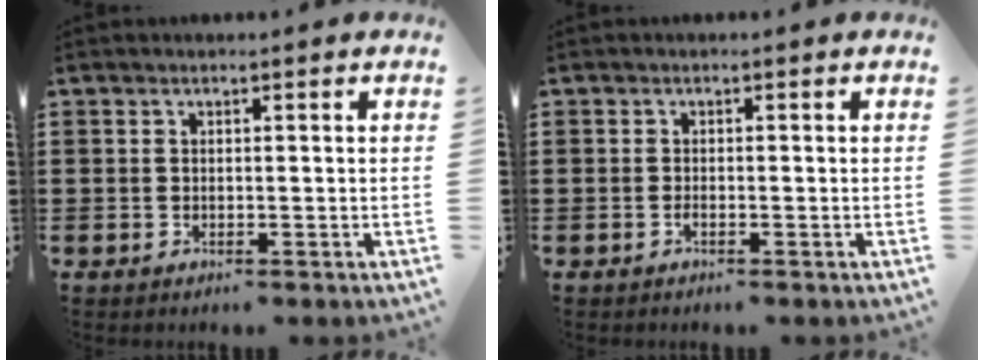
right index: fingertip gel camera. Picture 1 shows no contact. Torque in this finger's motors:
{"motor_torque": [2.14, 0.00, 0.05, 0.00]}